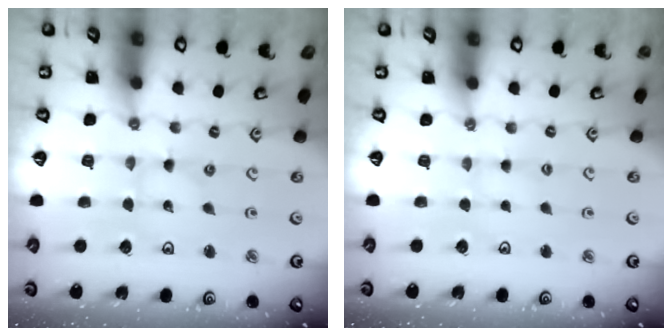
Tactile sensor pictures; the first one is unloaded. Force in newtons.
{"total": 1.5, "press": 1.4, "slide": 0.3}